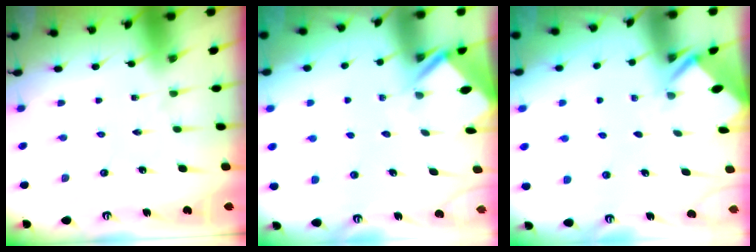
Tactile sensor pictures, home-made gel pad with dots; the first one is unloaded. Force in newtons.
{"total": 3.2, "press": 3.2, "slide": 0.3}
{"total": 2.0, "press": 2.0, "slide": 0.2}